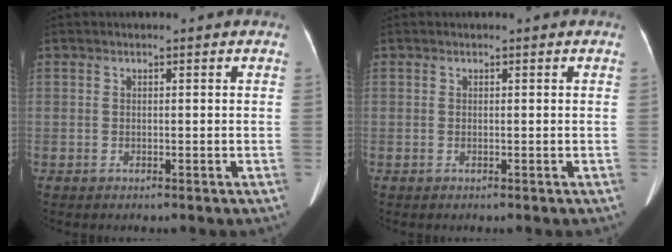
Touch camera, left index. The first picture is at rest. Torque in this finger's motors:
{"motor_torque": [0.00, 0.01, 0.00, 0.00]}